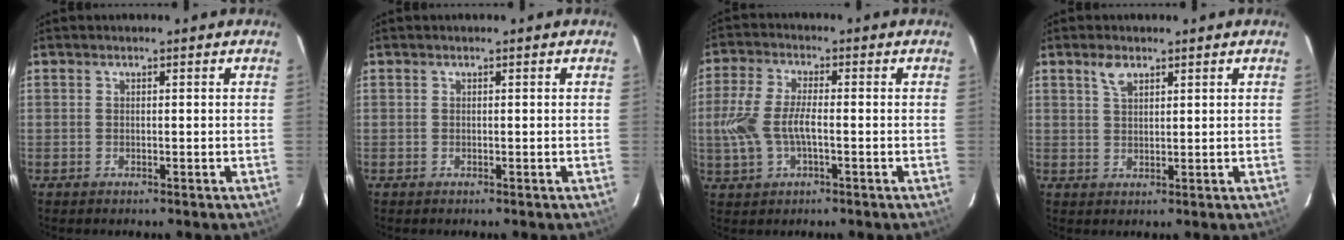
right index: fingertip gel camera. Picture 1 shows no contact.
{"total": 0.0}
{"total": 8.7, "force": [-1.4, 3.9, 7.6], "torque": [-0.169, 0.004, -0.025]}
{"total": 2.9, "force": [1.9, 1.4, 1.7], "torque": [-0.032, 0.005, 0.038]}